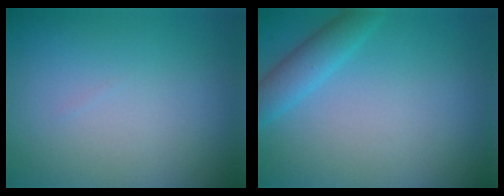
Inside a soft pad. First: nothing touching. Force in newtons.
{"total": 2.1, "press": 2.1, "slide": 0.2}